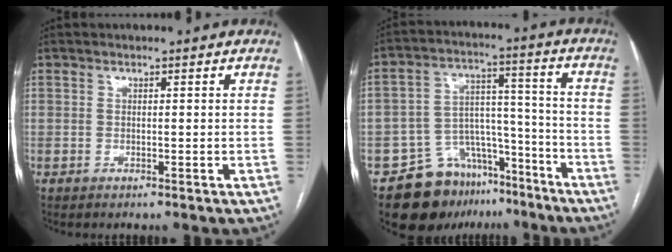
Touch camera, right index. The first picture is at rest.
{"total": 13.7, "force": [-9.8, 8.8, 4.0], "torque": [-0.048, 0.066, -0.147]}